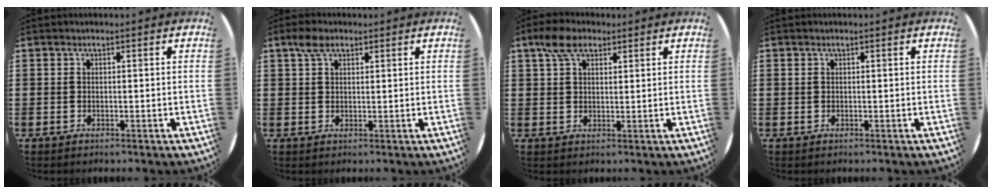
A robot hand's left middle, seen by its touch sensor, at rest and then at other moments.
{"total": 3.1, "force": [2.1, 1.6, 1.6], "torque": [-0.026, 0.004, 0.036]}
{"total": 5.0, "force": [3.3, 2.8, 2.5], "torque": [-0.051, 0.009, 0.059]}
{"total": 0.0}